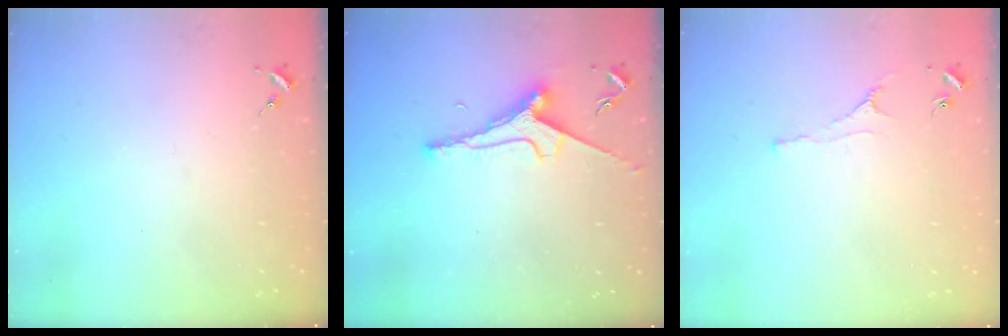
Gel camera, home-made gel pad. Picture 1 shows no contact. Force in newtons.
{"total": 7.6, "press": 7.5, "slide": 0.9}
{"total": 2.2, "press": 2.1, "slide": 0.4}